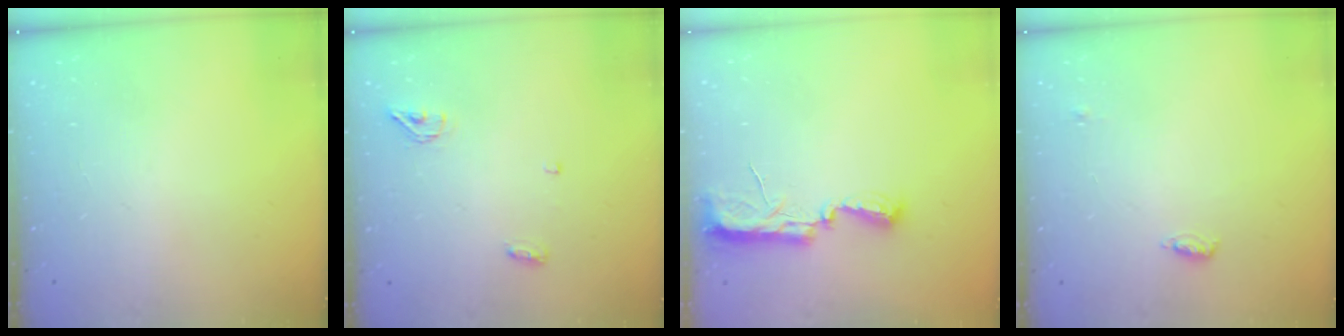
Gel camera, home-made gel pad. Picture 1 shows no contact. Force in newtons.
{"total": 6.3, "press": 5.0, "slide": 3.9}
{"total": 10.1, "press": 8.9, "slide": 4.8}
{"total": 4.5, "press": 4.3, "slide": 1.2}